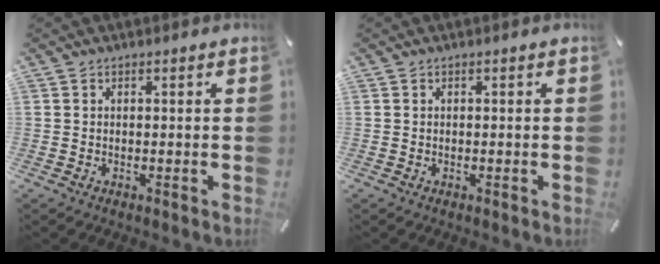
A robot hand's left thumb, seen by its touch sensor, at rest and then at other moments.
{"total": 0.0}